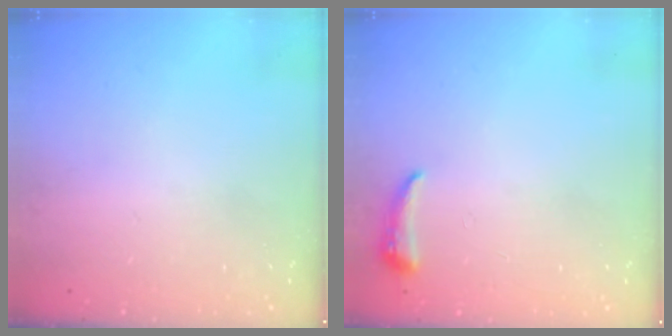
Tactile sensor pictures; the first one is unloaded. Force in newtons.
{"total": 4.3, "press": 4.2, "slide": 0.9}